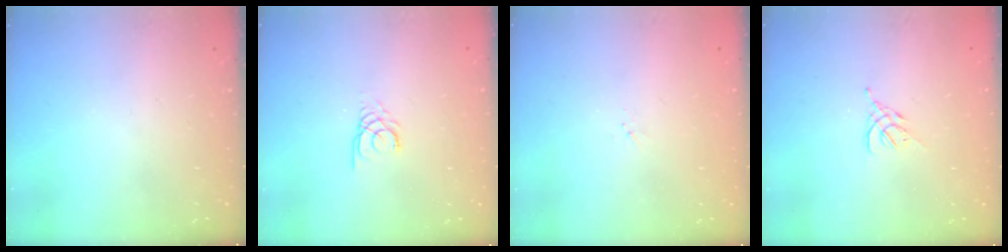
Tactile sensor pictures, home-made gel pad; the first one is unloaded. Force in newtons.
{"total": 2.2, "press": 2.2, "slide": 0.2}
{"total": 1.9, "press": 1.9, "slide": 0.3}
{"total": 3.0, "press": 2.8, "slide": 0.8}